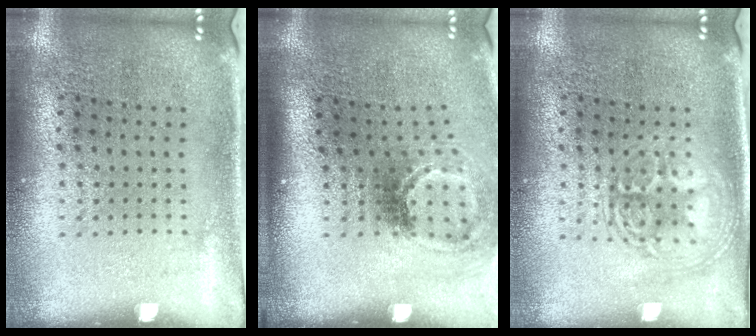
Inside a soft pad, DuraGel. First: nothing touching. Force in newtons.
{"total": 2.1, "press": 1.3, "slide": 1.6}
{"total": 2.9, "press": 2.9, "slide": 0.4}